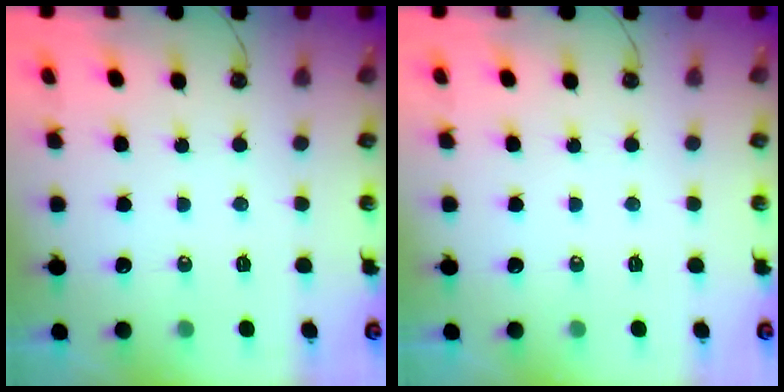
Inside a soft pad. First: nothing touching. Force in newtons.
{"total": 0.0}